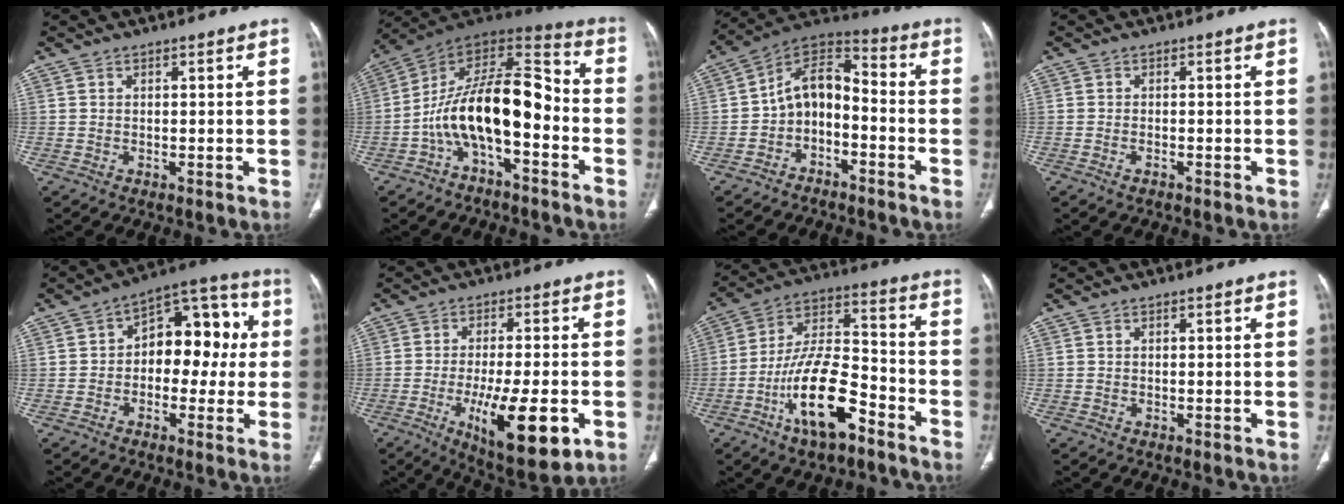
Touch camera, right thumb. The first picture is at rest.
{"total": 17.3, "force": [-4.8, 7.7, 14.7], "torque": [-0.232, 0.089, -0.088]}
{"total": 10.6, "force": [-3.7, 6.9, 7.1], "torque": [-0.104, 0.077, -0.075]}
{"total": 0.9, "force": [-0.6, 0.4, 0.5], "torque": [-0.015, 0.003, -0.011]}
{"total": 14.0, "force": [0.7, 8.8, 10.8], "torque": [-0.095, 0.048, -0.002]}
{"total": 15.7, "force": [-5.2, 5.0, 14.0], "torque": [-0.220, -0.006, -0.069]}
{"total": 16.6, "force": [-8.5, 6.7, 12.5], "torque": [-0.224, 0.063, -0.153]}
{"total": 0.0}